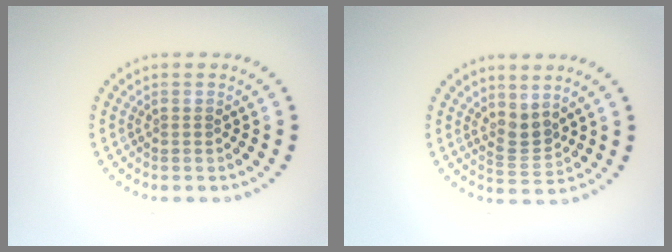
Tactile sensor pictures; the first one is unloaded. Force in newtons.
{"total": 2.2, "press": 1.6, "slide": 1.6}